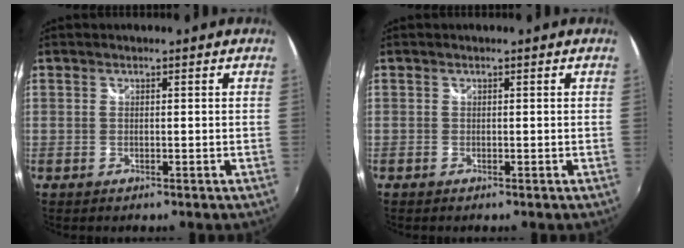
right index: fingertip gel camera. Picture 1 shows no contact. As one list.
[{"total": 0.0}]